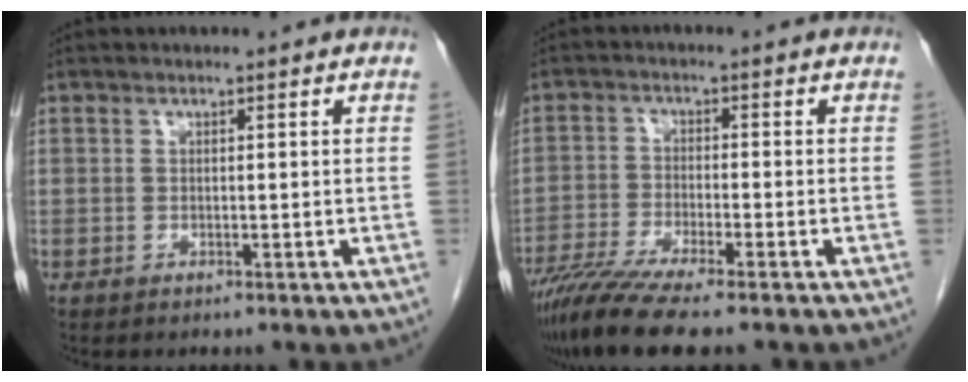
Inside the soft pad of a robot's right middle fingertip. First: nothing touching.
{"total": 9.1, "force": [-7.3, 0.1, 5.6], "torque": [-0.095, -0.023, -0.125]}